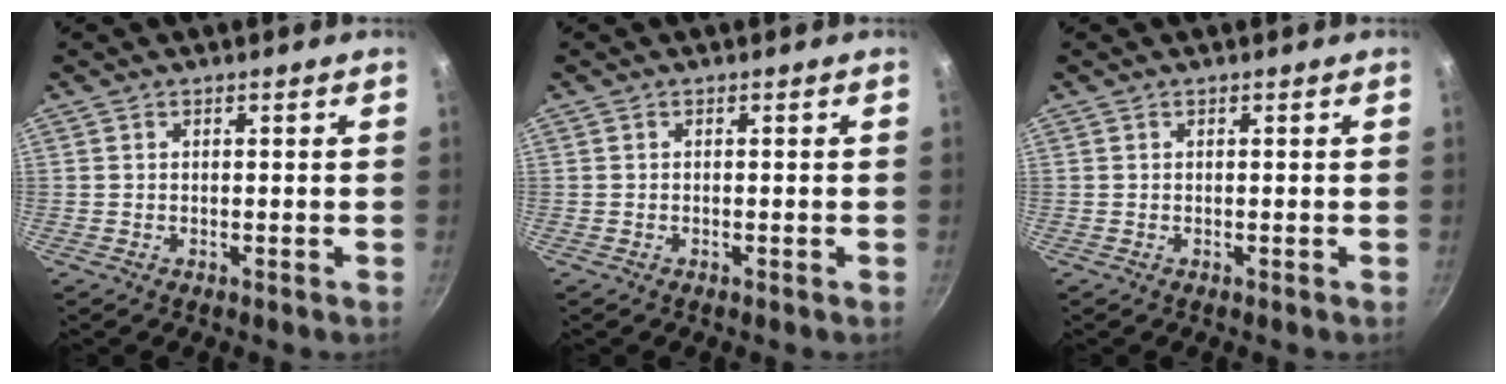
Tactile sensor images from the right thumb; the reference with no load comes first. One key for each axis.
{"total": 0.0}
{"total": 0.0}